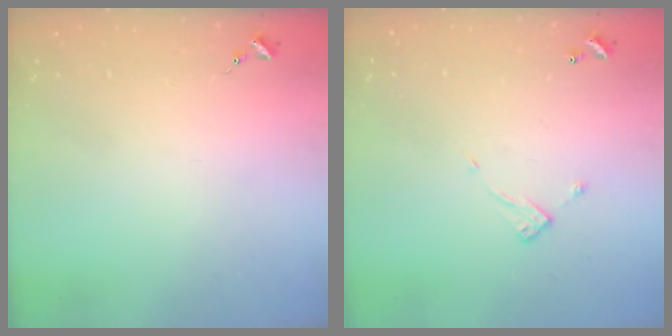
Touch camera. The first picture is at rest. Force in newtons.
{"total": 4.7, "press": 4.7, "slide": 0.3}